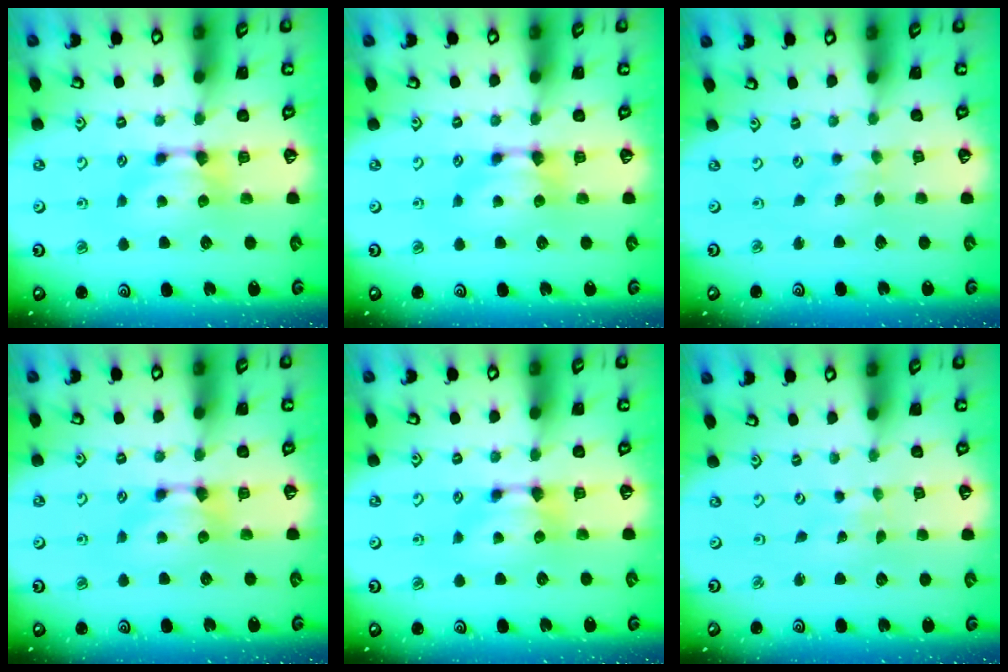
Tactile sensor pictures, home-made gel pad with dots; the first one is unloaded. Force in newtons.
{"total": 0.0}
{"total": 2.8, "press": 2.8, "slide": 0.2}
{"total": 0.0}
{"total": 0.6, "press": 0.1, "slide": 0.6}
{"total": 6.9, "press": 6.9, "slide": 0.5}